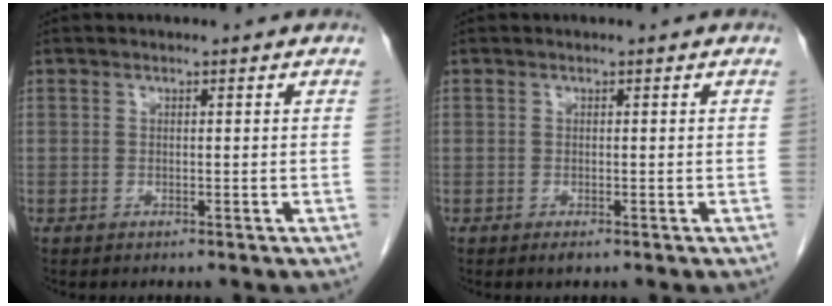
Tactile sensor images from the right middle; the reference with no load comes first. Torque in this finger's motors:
{"motor_torque": [0.16, -0.29, -0.01, 0.00]}